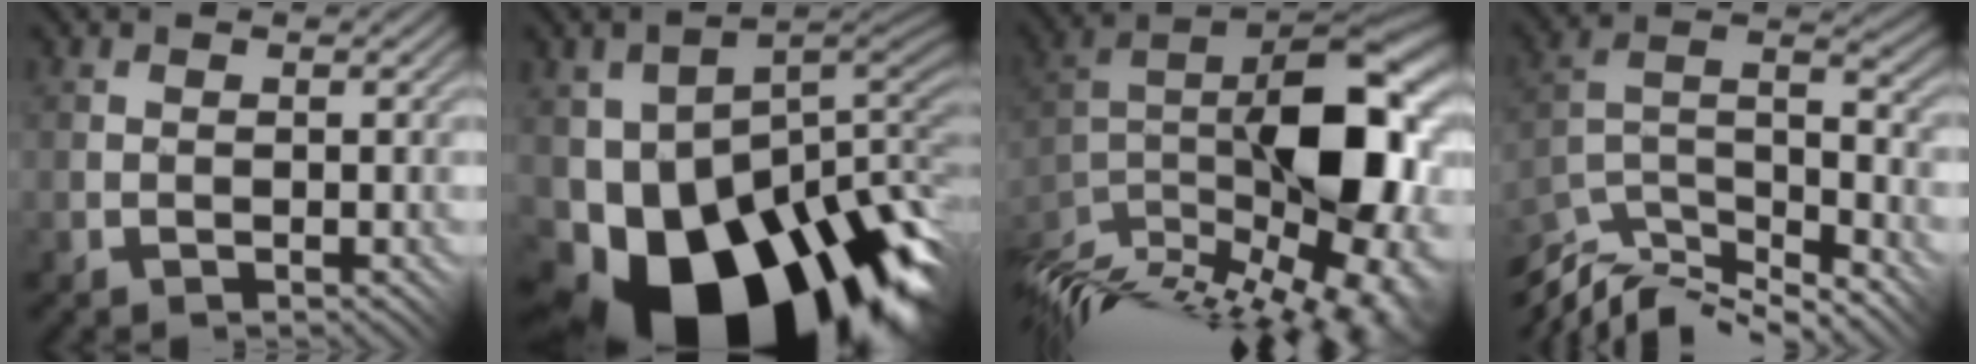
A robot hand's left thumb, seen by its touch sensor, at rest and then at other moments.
{"total": 18.7, "force": [-7.8, 11.1, 12.8], "torque": [-0.215, -0.039, -0.110]}
{"total": 16.1, "force": [-5.7, 6.8, 13.5], "torque": [-0.208, 0.006, -0.105]}
{"total": 12.9, "force": [-10.6, 3.1, 6.6], "torque": [-0.144, -0.002, -0.175]}